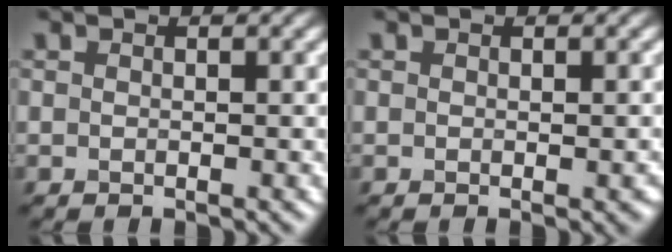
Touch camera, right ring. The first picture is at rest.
{"total": 0.8, "force": [-0.2, 0.1, 0.8], "torque": [-0.009, -0.002, -0.001]}